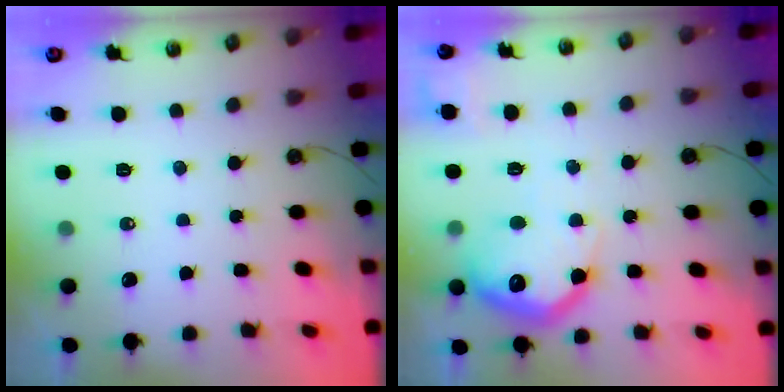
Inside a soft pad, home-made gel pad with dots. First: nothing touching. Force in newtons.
{"total": 19.3, "press": 19.3, "slide": 1.5}